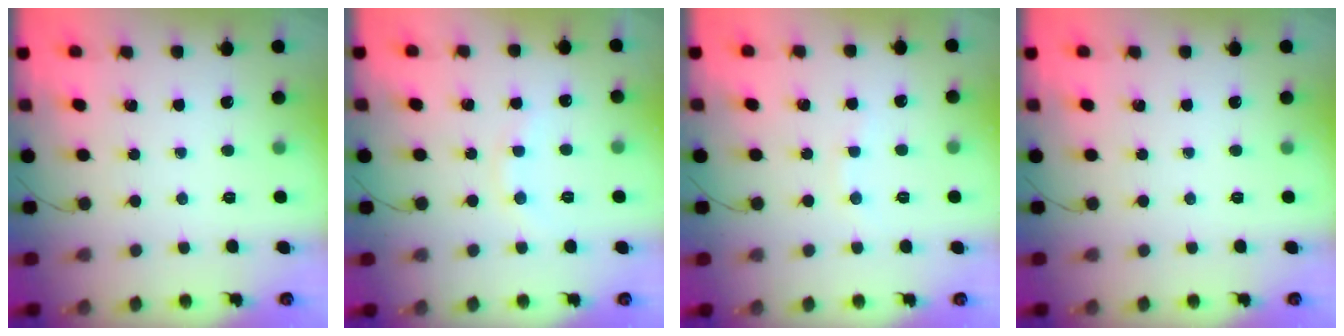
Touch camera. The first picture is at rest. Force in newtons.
{"total": 6.9, "press": 6.7, "slide": 1.4}
{"total": 2.7, "press": 2.6, "slide": 0.8}
{"total": 0.0}